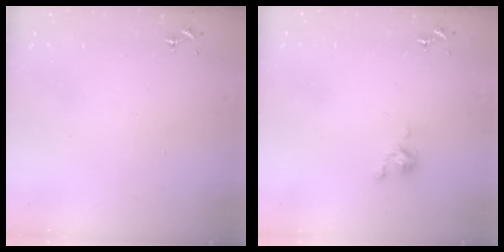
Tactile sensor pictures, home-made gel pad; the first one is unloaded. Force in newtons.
{"total": 3.4, "press": 3.4, "slide": 0.3}